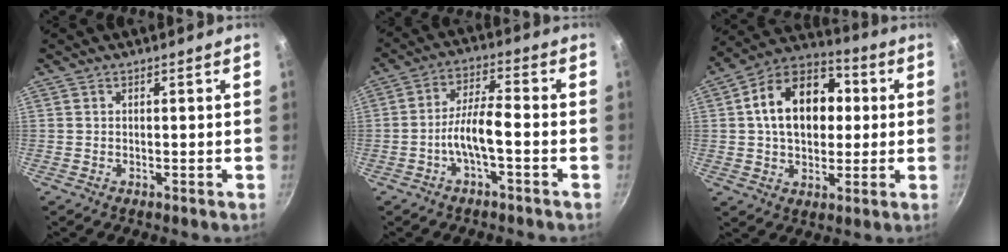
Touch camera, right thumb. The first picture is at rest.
{"total": 7.1, "force": [-2.5, 2.0, 6.3], "torque": [-0.127, 0.034, -0.051]}
{"total": 17.5, "force": [2.4, 12.3, 12.3], "torque": [-0.165, 0.027, 0.023]}